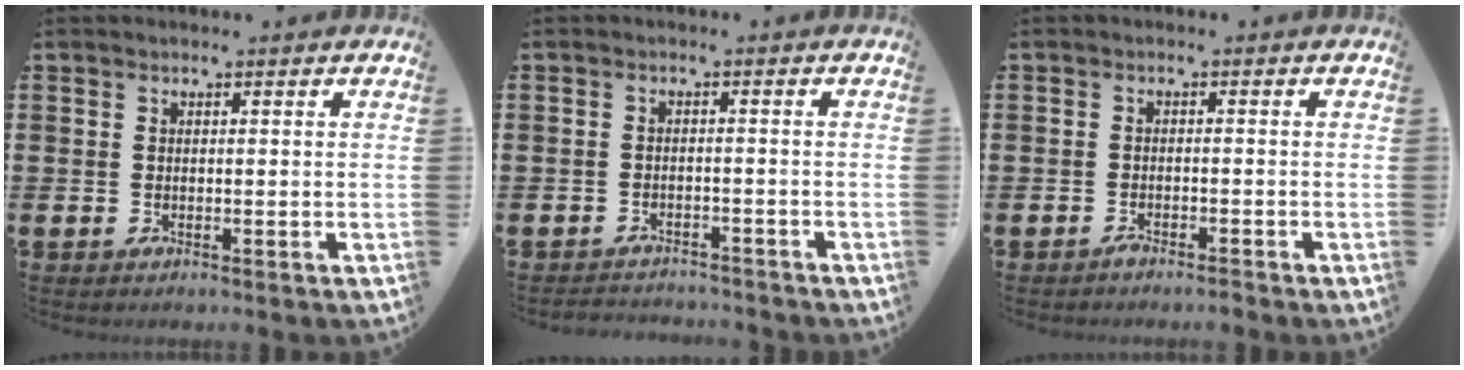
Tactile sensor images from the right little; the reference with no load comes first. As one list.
[{"total": 1.8, "force": [-1.8, 0.0, -0.2], "torque": [-0.003, 0.004, -0.040]}, {"total": 1.2, "force": [-1.1, 0.0, 0.4], "torque": [-0.010, -0.001, -0.022]}]